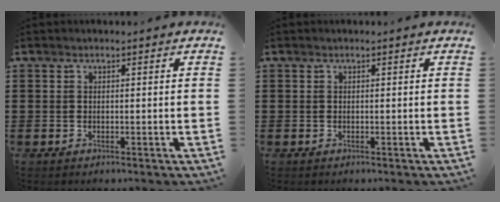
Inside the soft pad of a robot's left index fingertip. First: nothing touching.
{"total": 0.0}